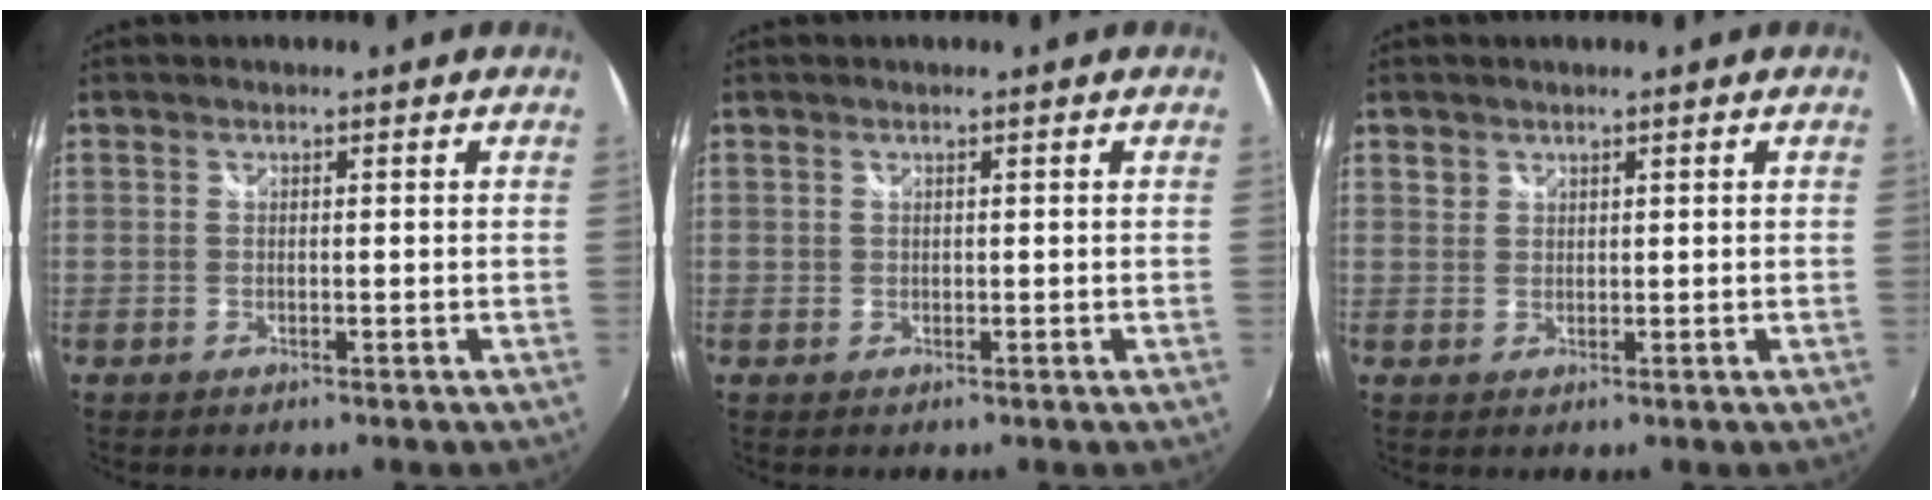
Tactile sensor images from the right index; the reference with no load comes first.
{"total": 0.0}
{"total": 1.2, "force": [0.7, 1.0, 0.1], "torque": [0.003, 0.006, 0.010]}